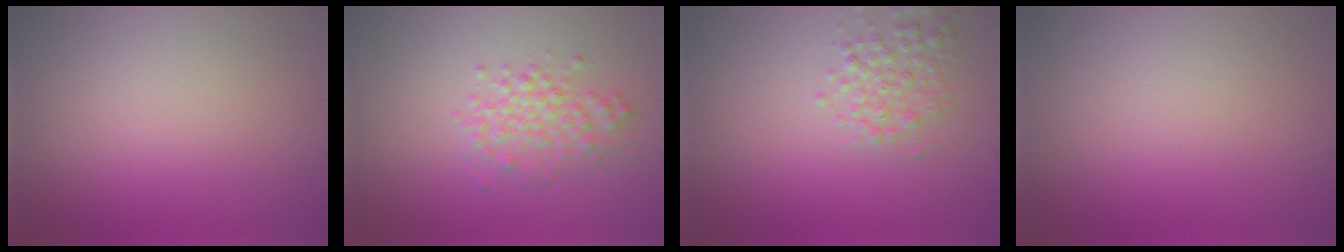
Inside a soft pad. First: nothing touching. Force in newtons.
{"total": 3.0, "press": 3.0, "slide": 0.1}
{"total": 2.7, "press": 2.7, "slide": 0.0}
{"total": 0.0}